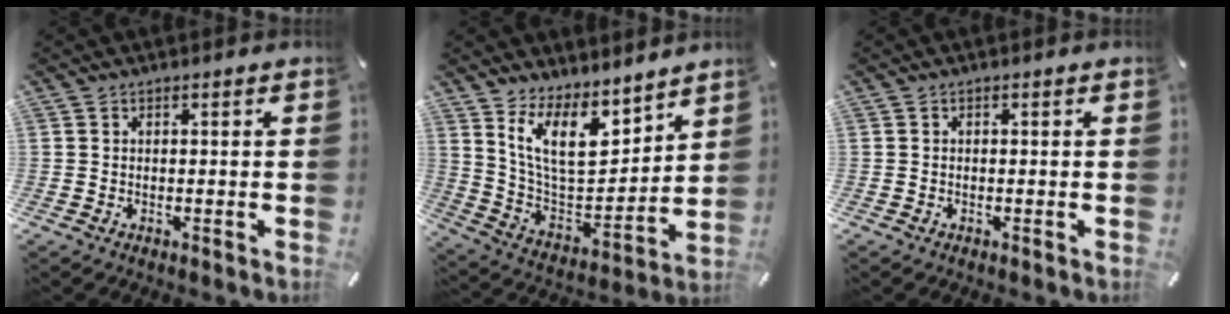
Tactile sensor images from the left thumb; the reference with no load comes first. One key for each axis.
{"total": 15.4, "fx": 9.6, "fy": 8.0, "fz": 9.0, "tx": -0.177, "ty": -0.063, "tz": 0.175}
{"total": 0.0}